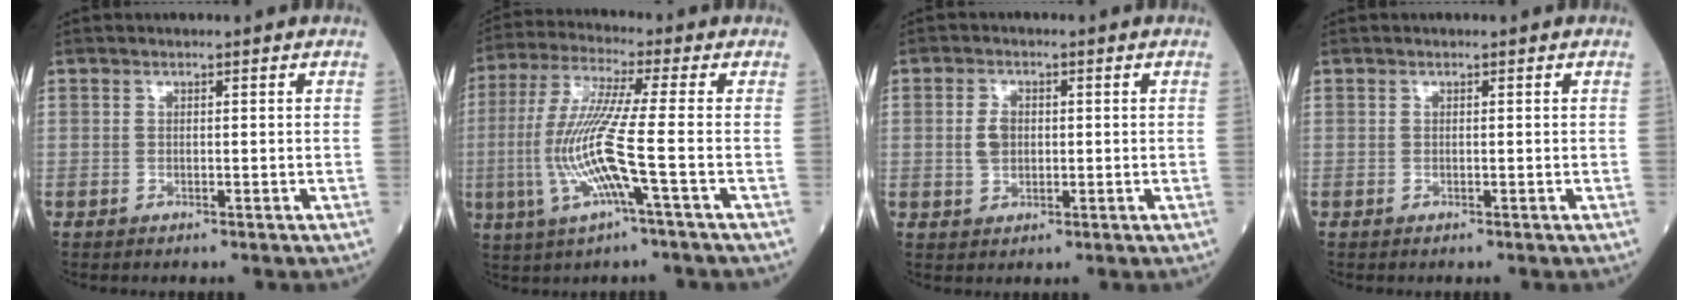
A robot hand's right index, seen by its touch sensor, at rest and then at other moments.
{"total": 11.8, "force": [-2.7, -0.6, 11.5], "torque": [-0.249, -0.007, -0.060]}
{"total": 3.2, "force": [0.1, 2.2, 2.3], "torque": [-0.045, 0.004, 0.003]}
{"total": 0.0}